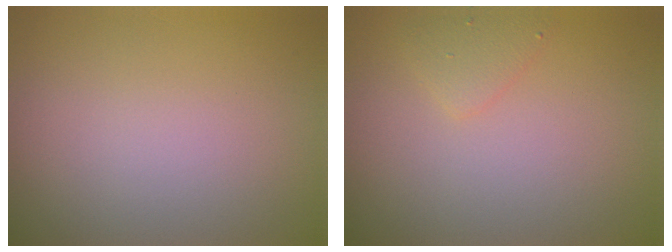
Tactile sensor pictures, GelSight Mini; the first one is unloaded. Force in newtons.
{"total": 1.4, "press": 1.4, "slide": 0.1}